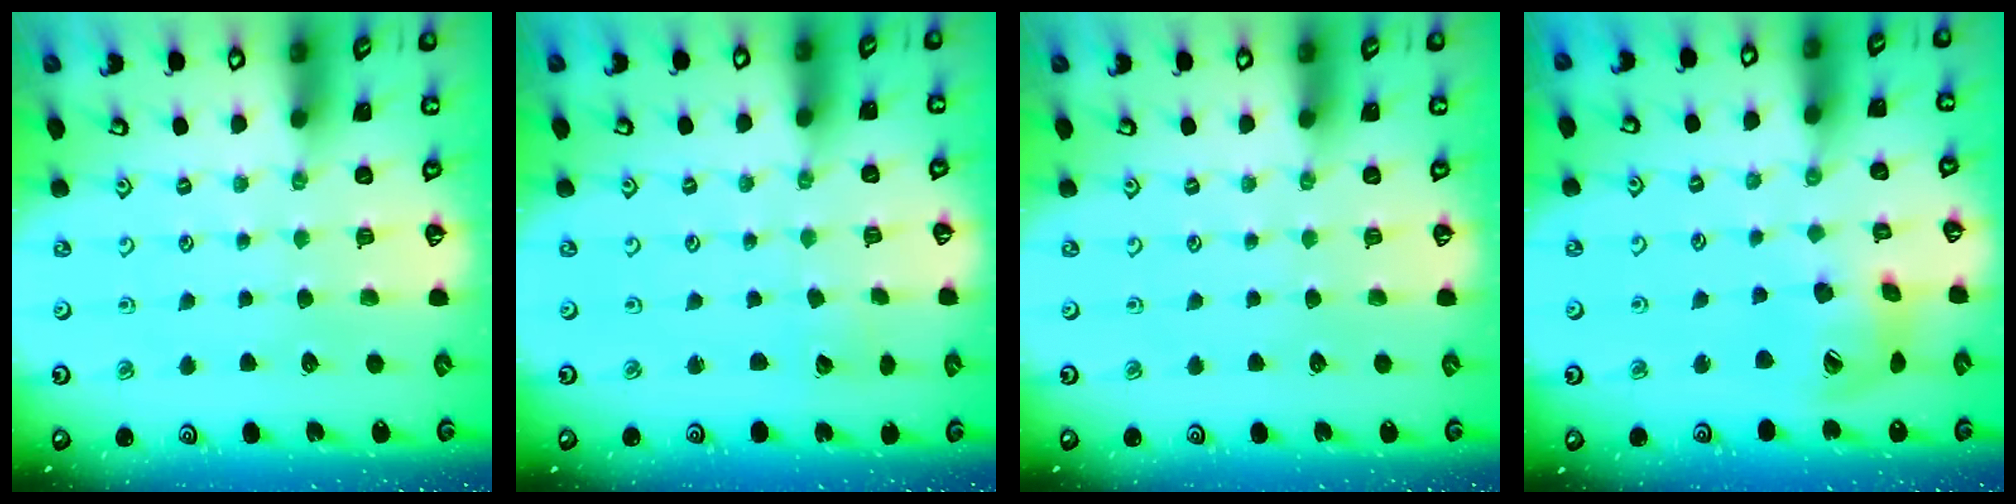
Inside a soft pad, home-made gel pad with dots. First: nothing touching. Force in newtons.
{"total": 1.8, "press": 1.8, "slide": 0.2}
{"total": 0.0}
{"total": 14.2, "press": 14.0, "slide": 2.0}